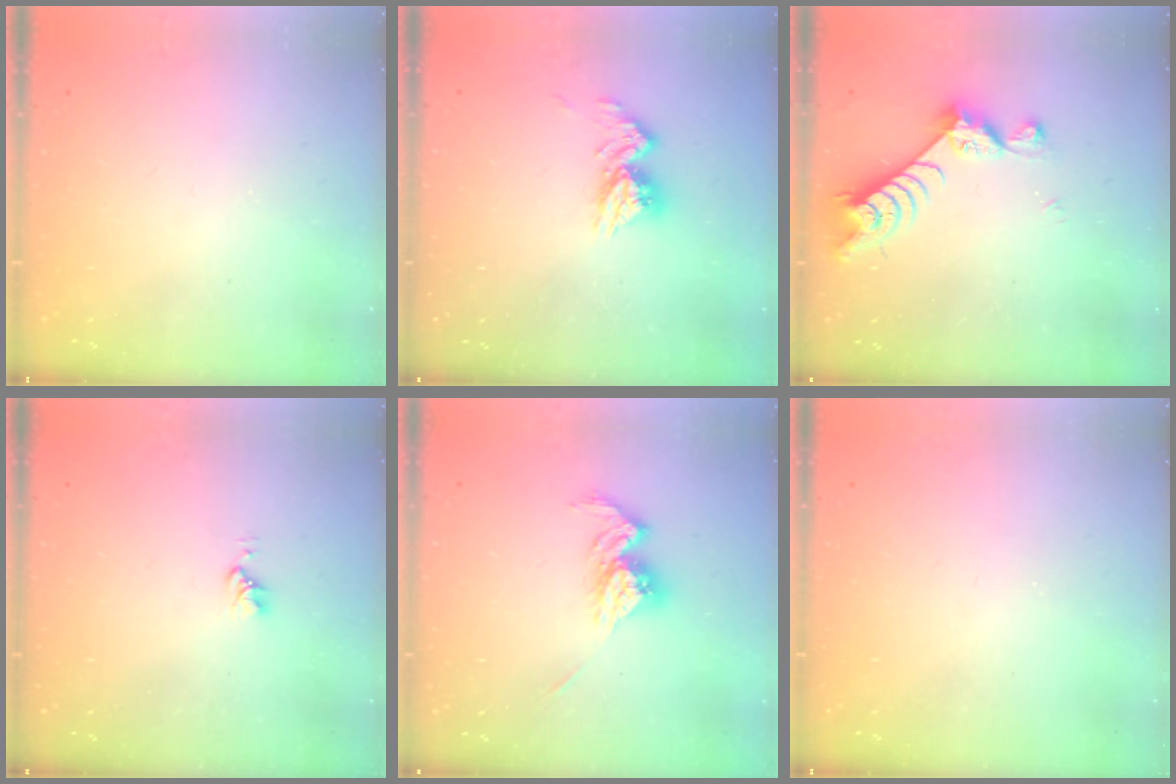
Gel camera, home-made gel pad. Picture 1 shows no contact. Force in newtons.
{"total": 10.7, "press": 10.7, "slide": 1.0}
{"total": 7.2, "press": 7.2, "slide": 1.0}
{"total": 3.0, "press": 3.0, "slide": 0.4}
{"total": 11.8, "press": 11.8, "slide": 0.5}
{"total": 0.0}